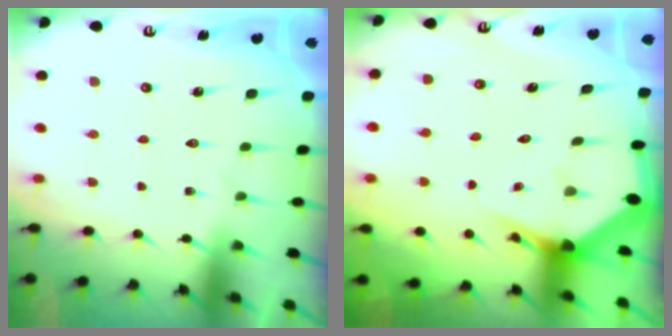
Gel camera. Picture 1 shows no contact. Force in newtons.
{"total": 3.0, "press": 2.9, "slide": 0.5}